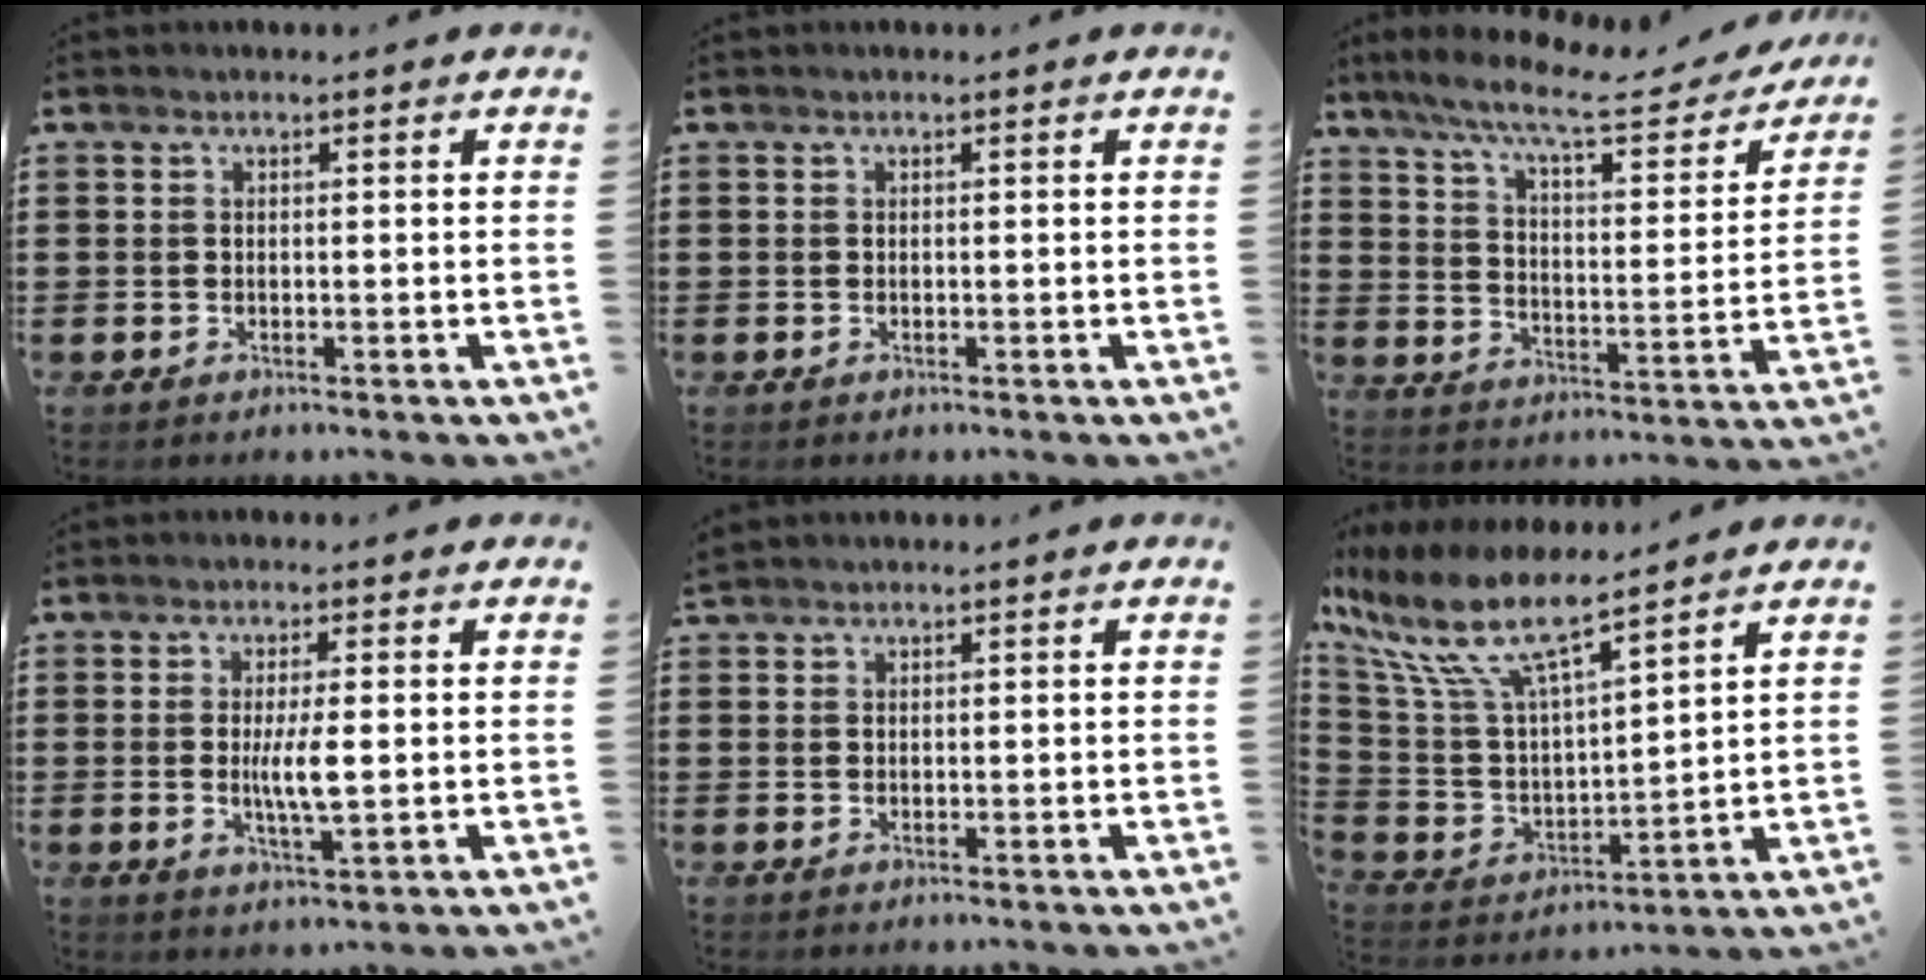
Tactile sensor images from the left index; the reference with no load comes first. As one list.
[{"total": 0.0}, {"total": 10.1, "force": [8.2, 0.9, 5.9], "torque": [-0.137, -0.043, 0.134]}, {"total": 5.1, "force": [0.1, 0.8, 5.0], "torque": [-0.097, -0.006, -0.002]}, {"total": 0.8, "force": [0.8, 0.2, 0.1], "torque": [-0.004, 0.001, 0.016]}, {"total": 11.3, "force": [8.3, 2.5, 7.3], "torque": [-0.186, -0.048, 0.139]}]